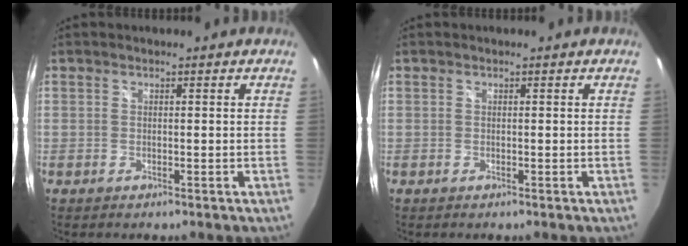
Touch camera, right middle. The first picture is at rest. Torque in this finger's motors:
{"motor_torque": [-0.05, -0.04, -0.02, -0.01]}